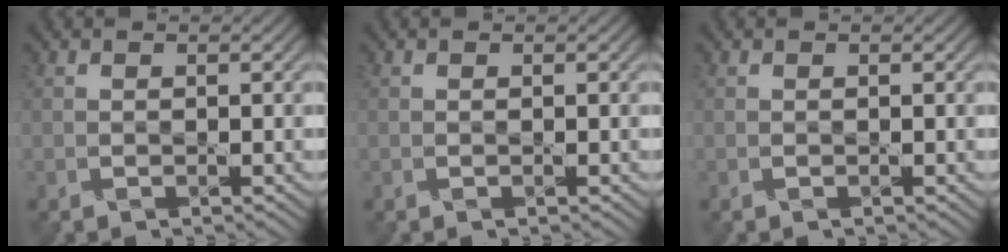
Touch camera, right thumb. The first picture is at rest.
{"total": 0.0}
{"total": 0.0}